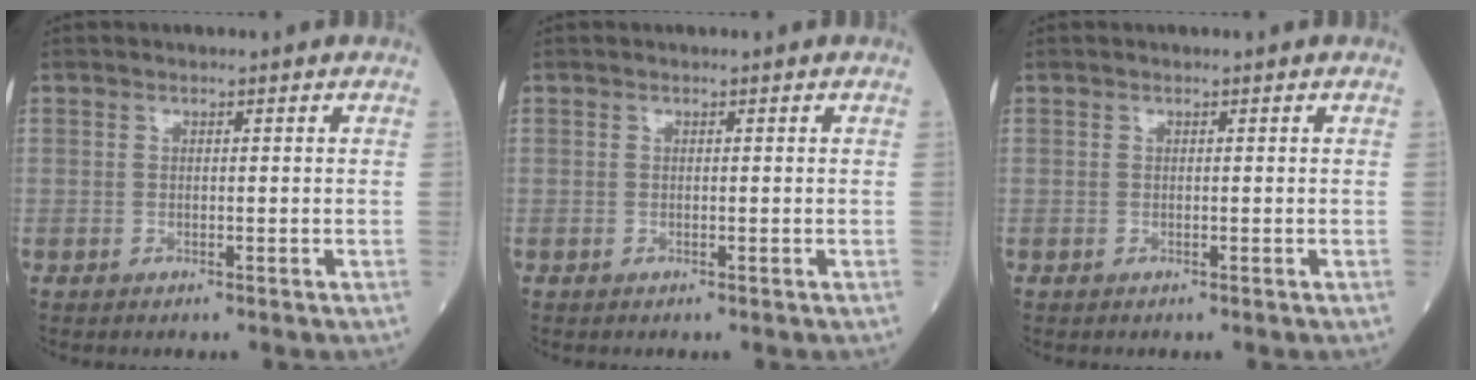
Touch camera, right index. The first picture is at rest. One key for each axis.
{"total": 0.0}
{"total": 0.0}